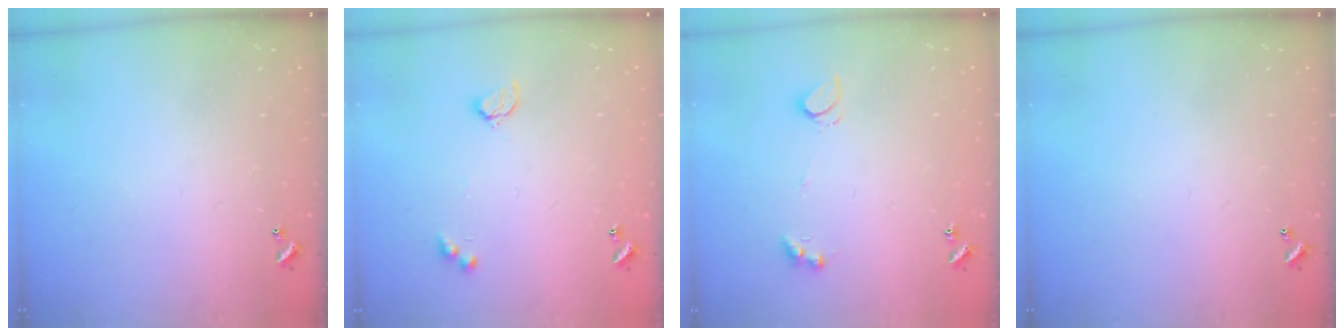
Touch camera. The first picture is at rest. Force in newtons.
{"total": 3.8, "press": 3.8, "slide": 0.5}
{"total": 3.6, "press": 3.5, "slide": 0.6}
{"total": 0.0}